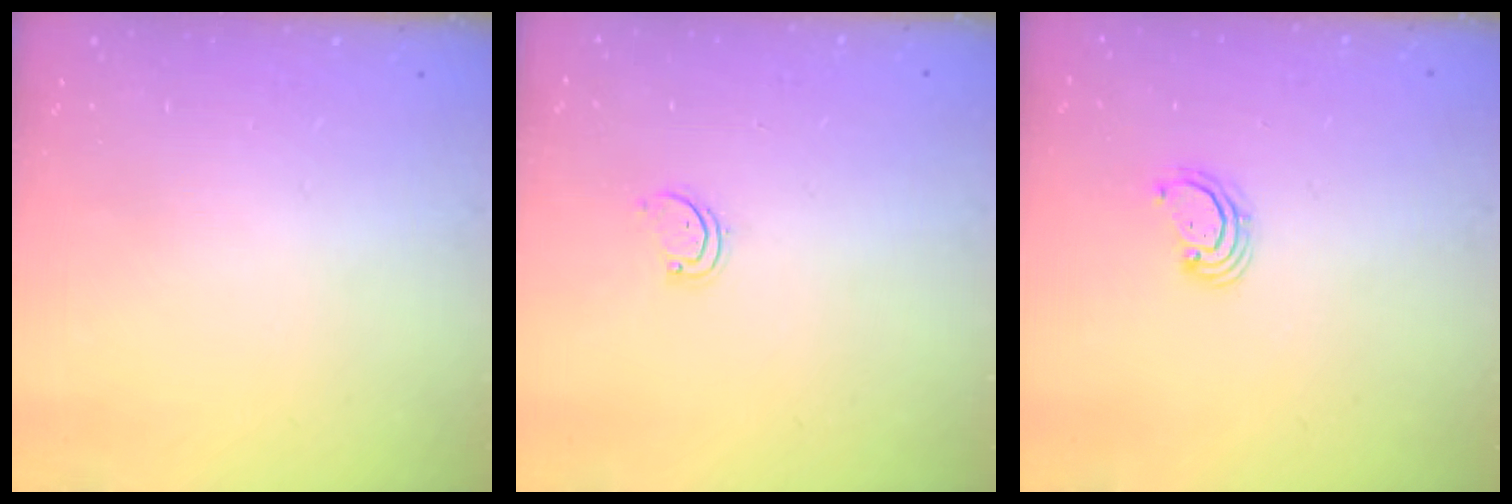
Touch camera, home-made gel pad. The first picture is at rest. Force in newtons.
{"total": 1.7, "press": 1.7, "slide": 0.3}
{"total": 2.8, "press": 2.8, "slide": 0.3}